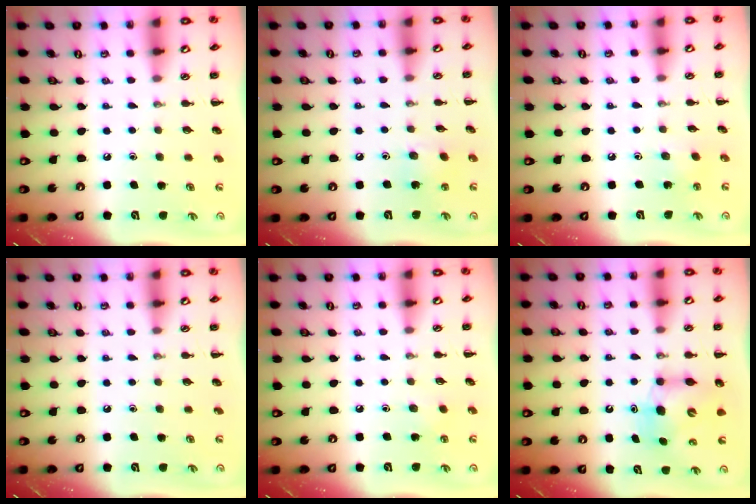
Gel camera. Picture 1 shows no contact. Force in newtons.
{"total": 4.6, "press": 4.5, "slide": 0.9}
{"total": 3.0, "press": 2.8, "slide": 0.9}
{"total": 0.0}
{"total": 2.6, "press": 2.5, "slide": 0.8}
{"total": 6.7, "press": 6.6, "slide": 1.0}